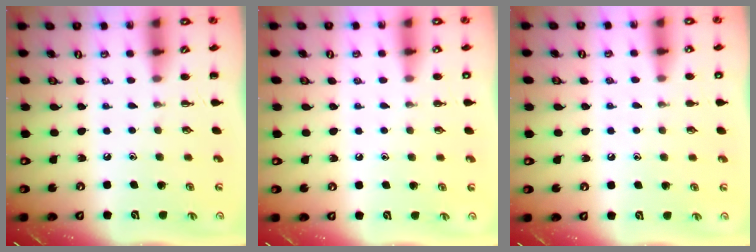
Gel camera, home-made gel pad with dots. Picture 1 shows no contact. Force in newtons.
{"total": 1.4, "press": 1.4, "slide": 0.1}
{"total": 5.7, "press": 5.4, "slide": 1.9}